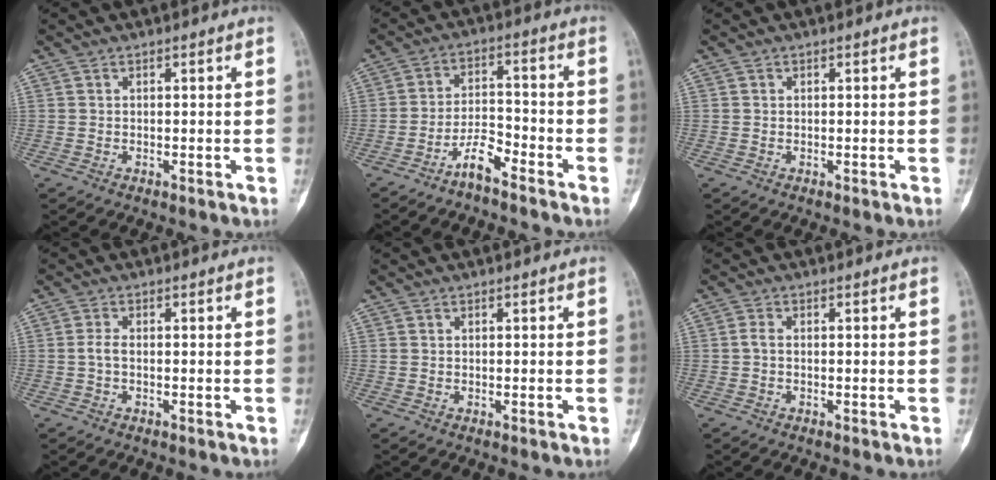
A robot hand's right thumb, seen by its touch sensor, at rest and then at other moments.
{"total": 5.6, "force": [-4.3, 1.5, 3.3], "torque": [-0.056, 0.039, -0.083]}
{"total": 0.0}
{"total": 1.6, "force": [-0.3, 0.7, 1.4], "torque": [-0.031, 0.001, -0.007]}
{"total": 0.0}
{"total": 1.2, "force": [-0.2, 0.6, 1.0], "torque": [-0.019, 0.001, -0.007]}